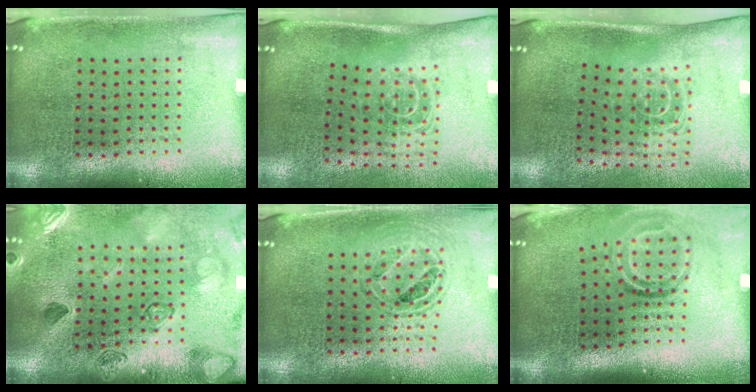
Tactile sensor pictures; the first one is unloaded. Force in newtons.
{"total": 1.7, "press": 1.2, "slide": 1.3}
{"total": 1.7, "press": 1.2, "slide": 1.3}
{"total": 2.3, "press": 2.3, "slide": 0.3}
{"total": 0.8, "press": 0.8, "slide": 0.1}
{"total": 1.9, "press": 1.2, "slide": 1.5}